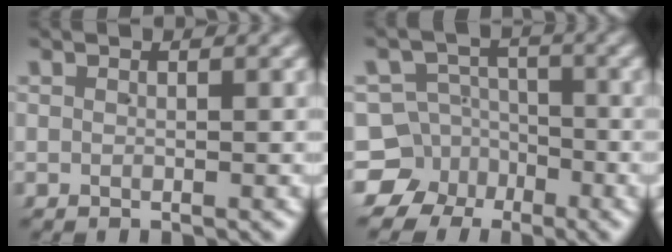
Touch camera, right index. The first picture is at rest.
{"total": 12.7, "force": [-4.6, 11.3, 3.7], "torque": [-0.081, -0.059, -0.076]}